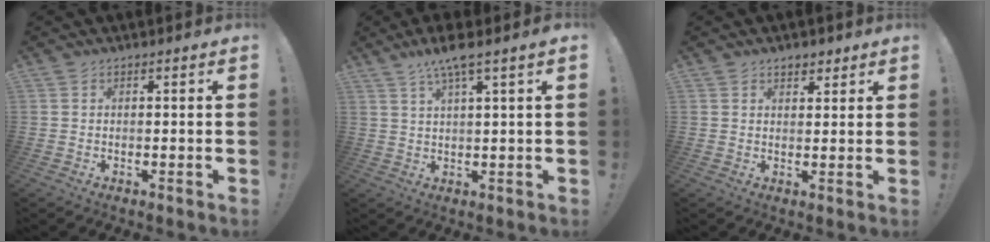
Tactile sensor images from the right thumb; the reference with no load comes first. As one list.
[{"total": 6.9, "force": [4.3, 0.3, 5.4], "torque": [-0.097, -0.018, 0.070]}, {"total": 2.9, "force": [2.1, 1.8, 0.9], "torque": [-0.003, -0.007, 0.037]}]